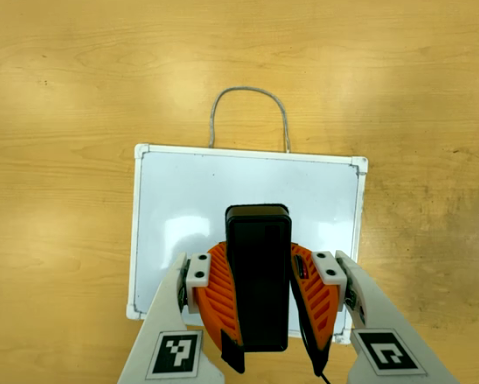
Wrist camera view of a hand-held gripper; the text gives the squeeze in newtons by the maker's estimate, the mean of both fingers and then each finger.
{"total": 10.3, "left": 8.9, "right": 11.6}